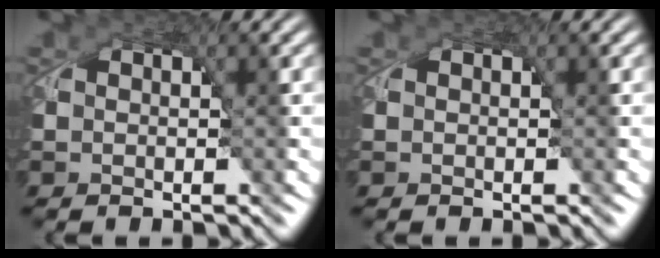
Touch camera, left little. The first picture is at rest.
{"total": 0.0}